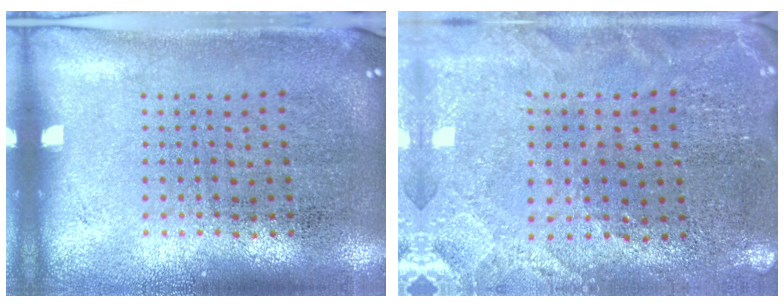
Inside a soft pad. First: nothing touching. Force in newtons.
{"total": 0.7, "press": 0.7, "slide": 0.2}